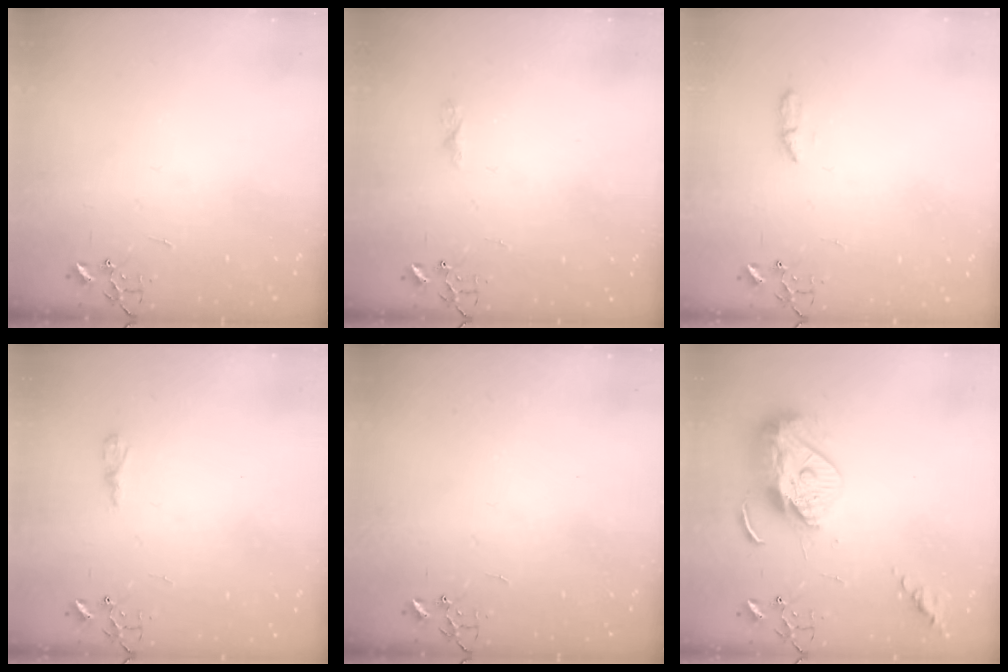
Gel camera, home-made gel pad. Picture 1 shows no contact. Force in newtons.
{"total": 3.4, "press": 3.4, "slide": 0.5}
{"total": 4.5, "press": 4.4, "slide": 0.6}
{"total": 4.8, "press": 4.7, "slide": 0.6}
{"total": 0.0}
{"total": 12.3, "press": 12.2, "slide": 1.1}